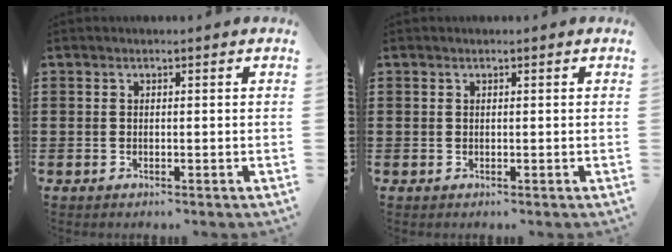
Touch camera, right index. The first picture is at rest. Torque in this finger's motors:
{"motor_torque": [0.21, 0.33, 0.02, -0.01]}